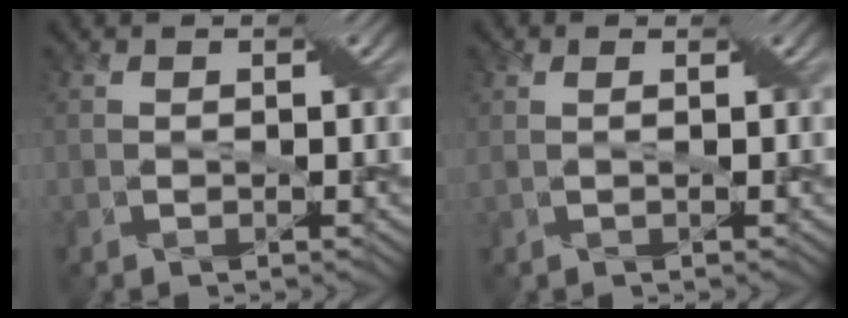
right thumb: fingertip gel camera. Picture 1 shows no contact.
{"total": 2.5, "force": [0.6, 1.2, 2.1], "torque": [-0.027, 0.016, 0.001]}